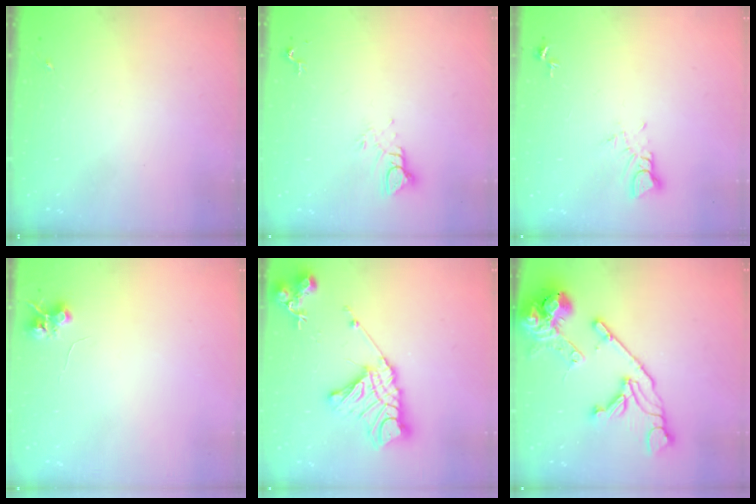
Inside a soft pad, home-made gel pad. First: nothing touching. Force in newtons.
{"total": 5.6, "press": 5.6, "slide": 0.0}
{"total": 3.5, "press": 3.5, "slide": 0.2}
{"total": 6.5, "press": 6.4, "slide": 0.9}
{"total": 19.1, "press": 19.0, "slide": 1.8}
{"total": 18.4, "press": 18.2, "slide": 2.3}